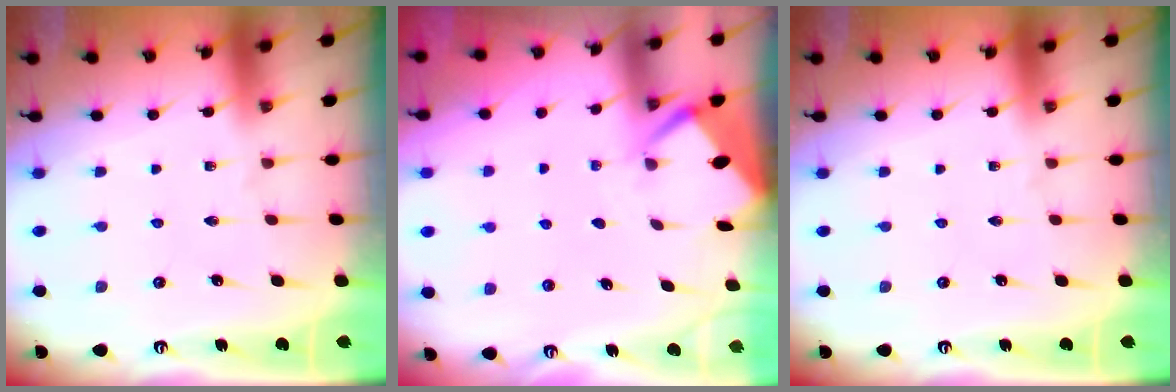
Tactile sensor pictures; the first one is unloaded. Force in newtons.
{"total": 2.8, "press": 2.8, "slide": 0.3}
{"total": 0.0}